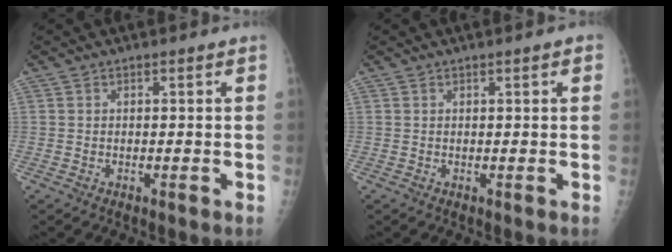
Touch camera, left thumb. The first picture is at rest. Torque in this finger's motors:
{"motor_torque": [-0.07, 0.13, -0.09, 0.09, -0.02]}